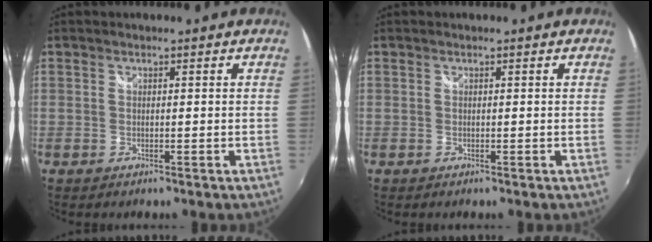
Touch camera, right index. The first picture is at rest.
{"total": 0.0}